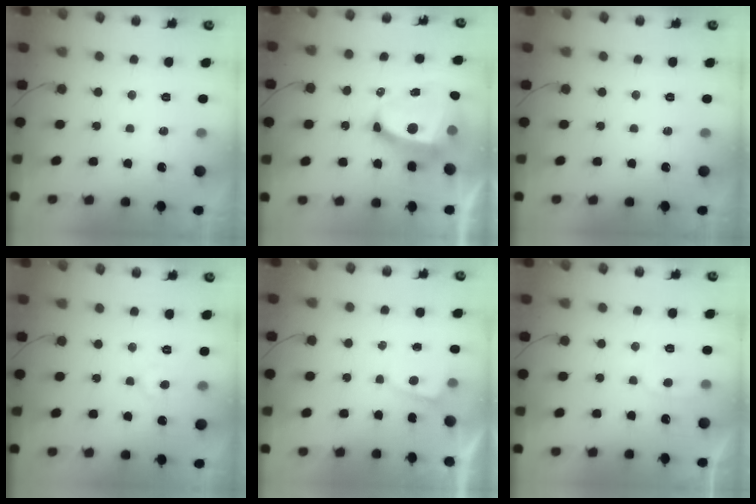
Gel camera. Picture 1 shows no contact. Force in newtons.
{"total": 13.8, "press": 13.7, "slide": 1.7}
{"total": 0.0}
{"total": 4.8, "press": 4.7, "slide": 0.6}
{"total": 1.6, "press": 1.5, "slide": 0.2}
{"total": 4.4, "press": 4.4, "slide": 0.5}